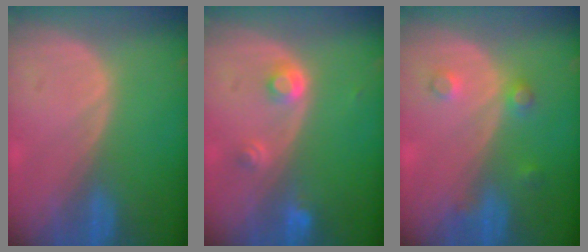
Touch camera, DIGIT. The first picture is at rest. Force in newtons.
{"total": 3.0, "press": 2.8, "slide": 1.1}
{"total": 2.6, "press": 2.6, "slide": 0.3}